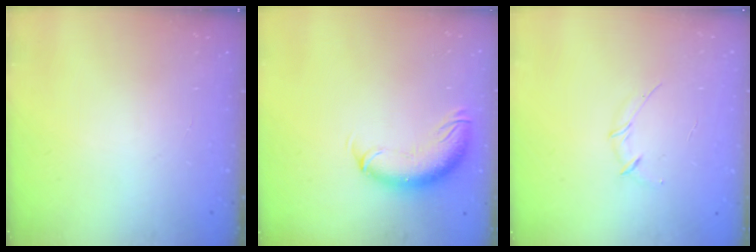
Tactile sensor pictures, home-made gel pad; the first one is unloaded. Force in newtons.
{"total": 10.6, "press": 10.4, "slide": 2.2}
{"total": 3.0, "press": 2.9, "slide": 0.8}